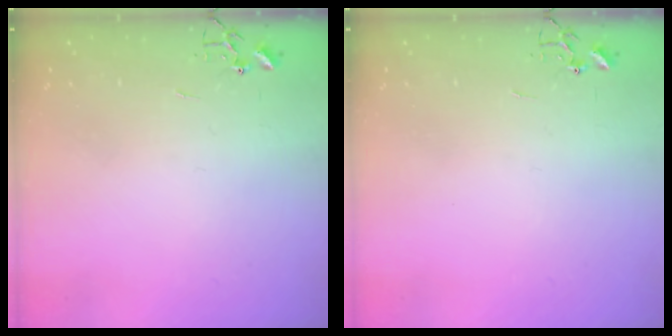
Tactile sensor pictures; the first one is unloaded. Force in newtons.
{"total": 0.0}